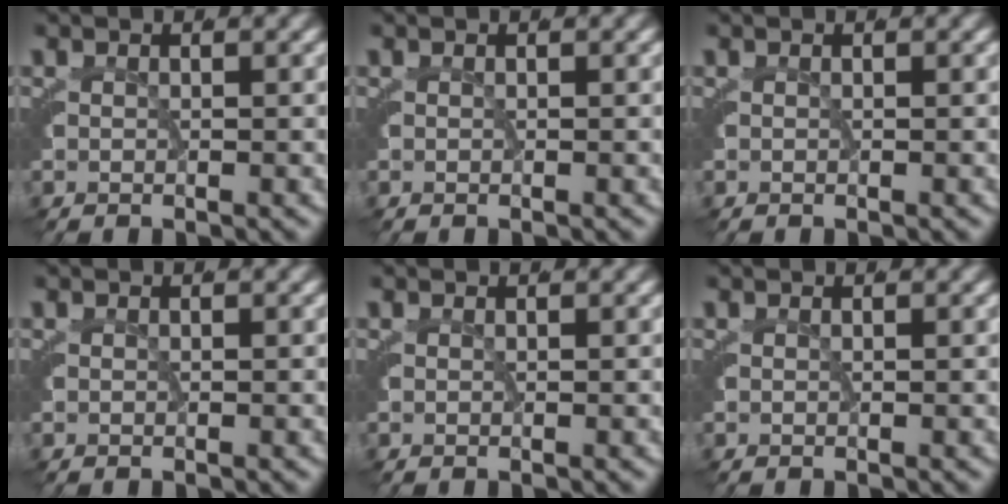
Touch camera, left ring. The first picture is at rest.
{"total": 0.0}
{"total": 0.0}
{"total": 0.0}
{"total": 0.0}
{"total": 0.0}